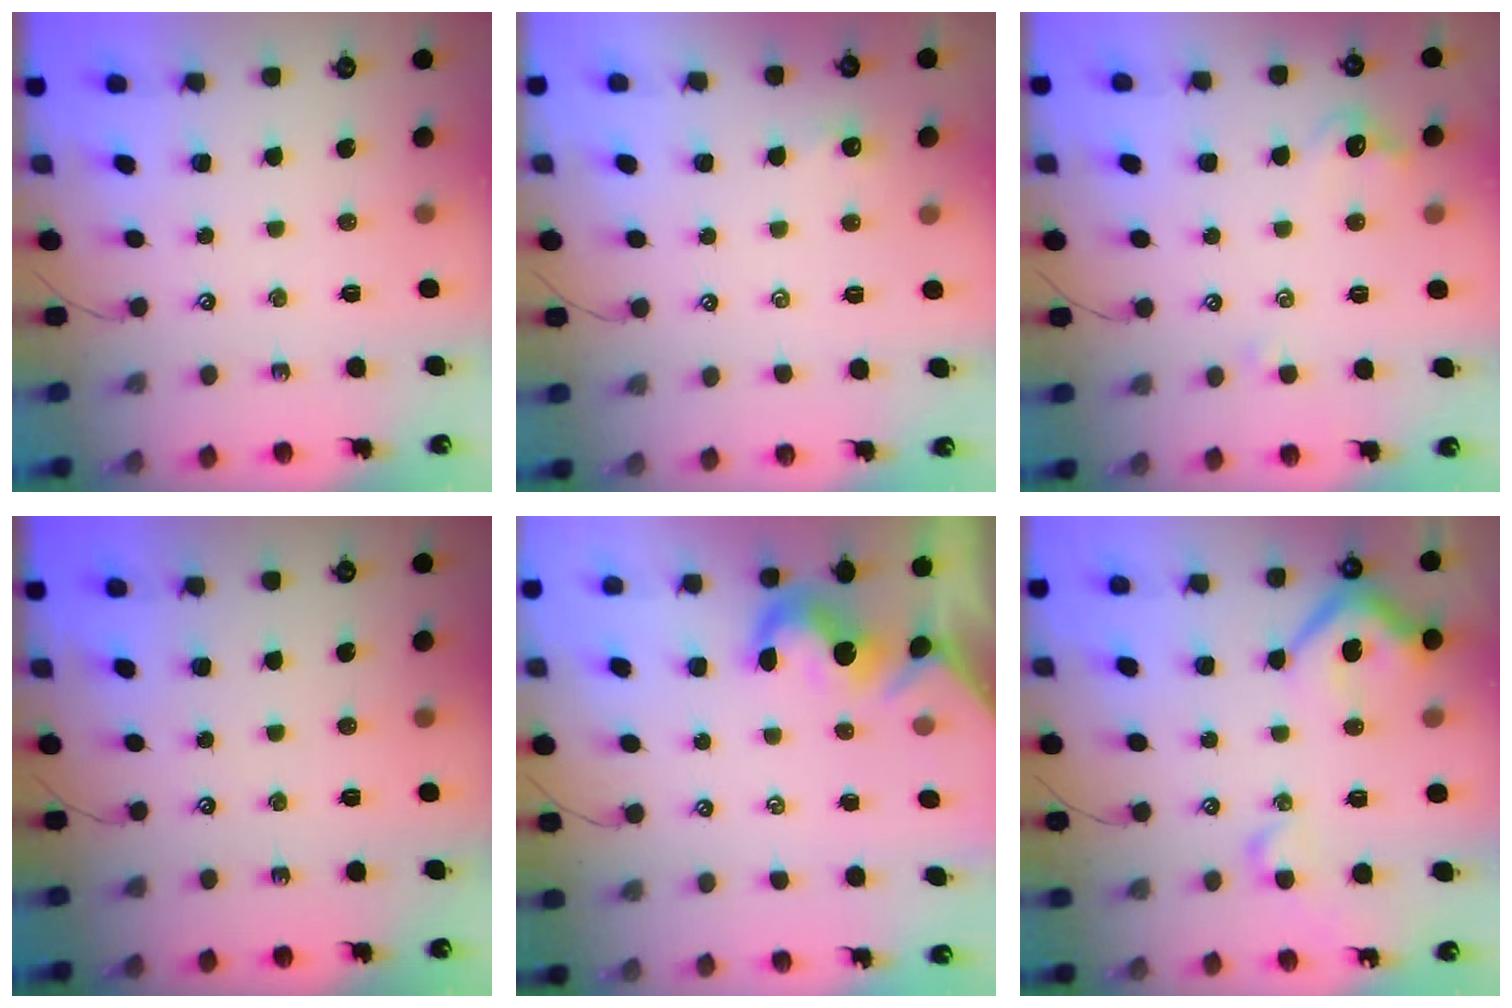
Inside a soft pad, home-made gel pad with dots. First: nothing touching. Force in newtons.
{"total": 2.4, "press": 2.3, "slide": 0.3}
{"total": 0.8, "press": 0.5, "slide": 0.7}
{"total": 0.0}
{"total": 1.8, "press": 1.7, "slide": 0.6}
{"total": 10.9, "press": 10.7, "slide": 1.7}